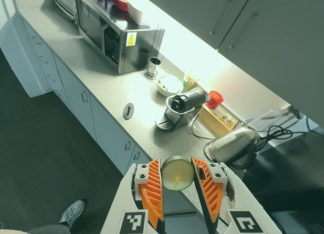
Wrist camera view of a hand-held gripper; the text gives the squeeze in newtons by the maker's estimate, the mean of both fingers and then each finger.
{"total": 11.3, "left": 11.7, "right": 10.9}